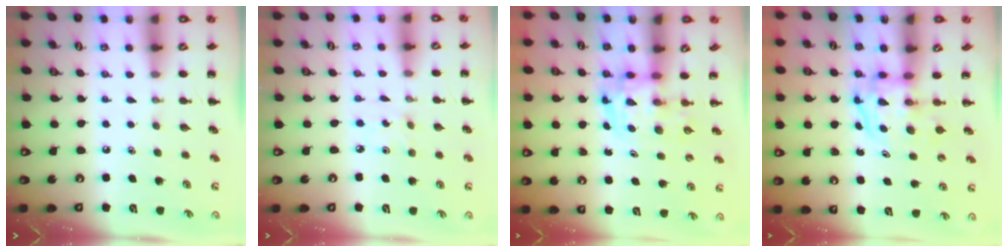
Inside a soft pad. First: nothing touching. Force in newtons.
{"total": 1.2, "press": 1.1, "slide": 0.4}
{"total": 3.7, "press": 3.6, "slide": 0.6}
{"total": 3.9, "press": 3.8, "slide": 0.6}